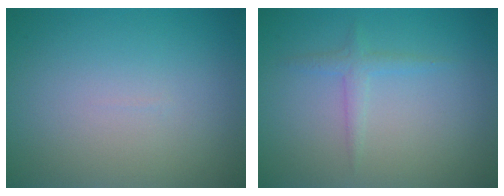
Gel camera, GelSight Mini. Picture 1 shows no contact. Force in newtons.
{"total": 1.3, "press": 1.3, "slide": 0.0}